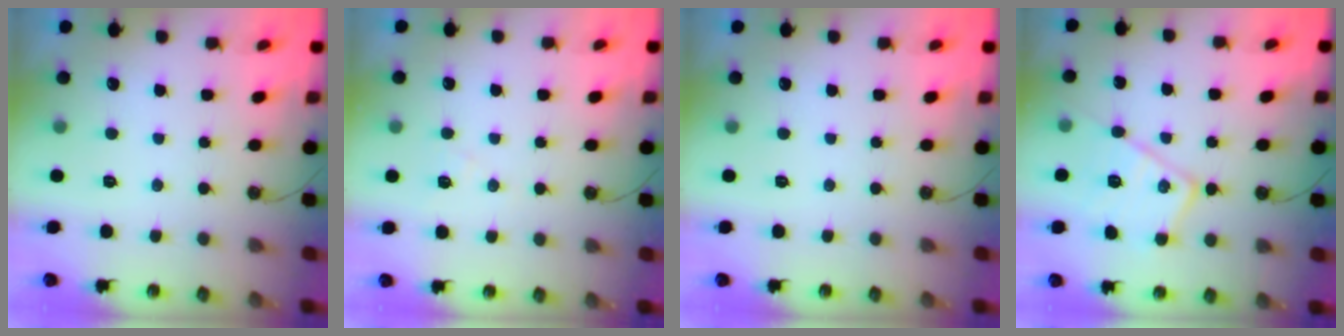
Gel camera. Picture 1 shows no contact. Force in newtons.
{"total": 7.1, "press": 7.0, "slide": 0.7}
{"total": 0.0}
{"total": 14.8, "press": 14.8, "slide": 0.7}